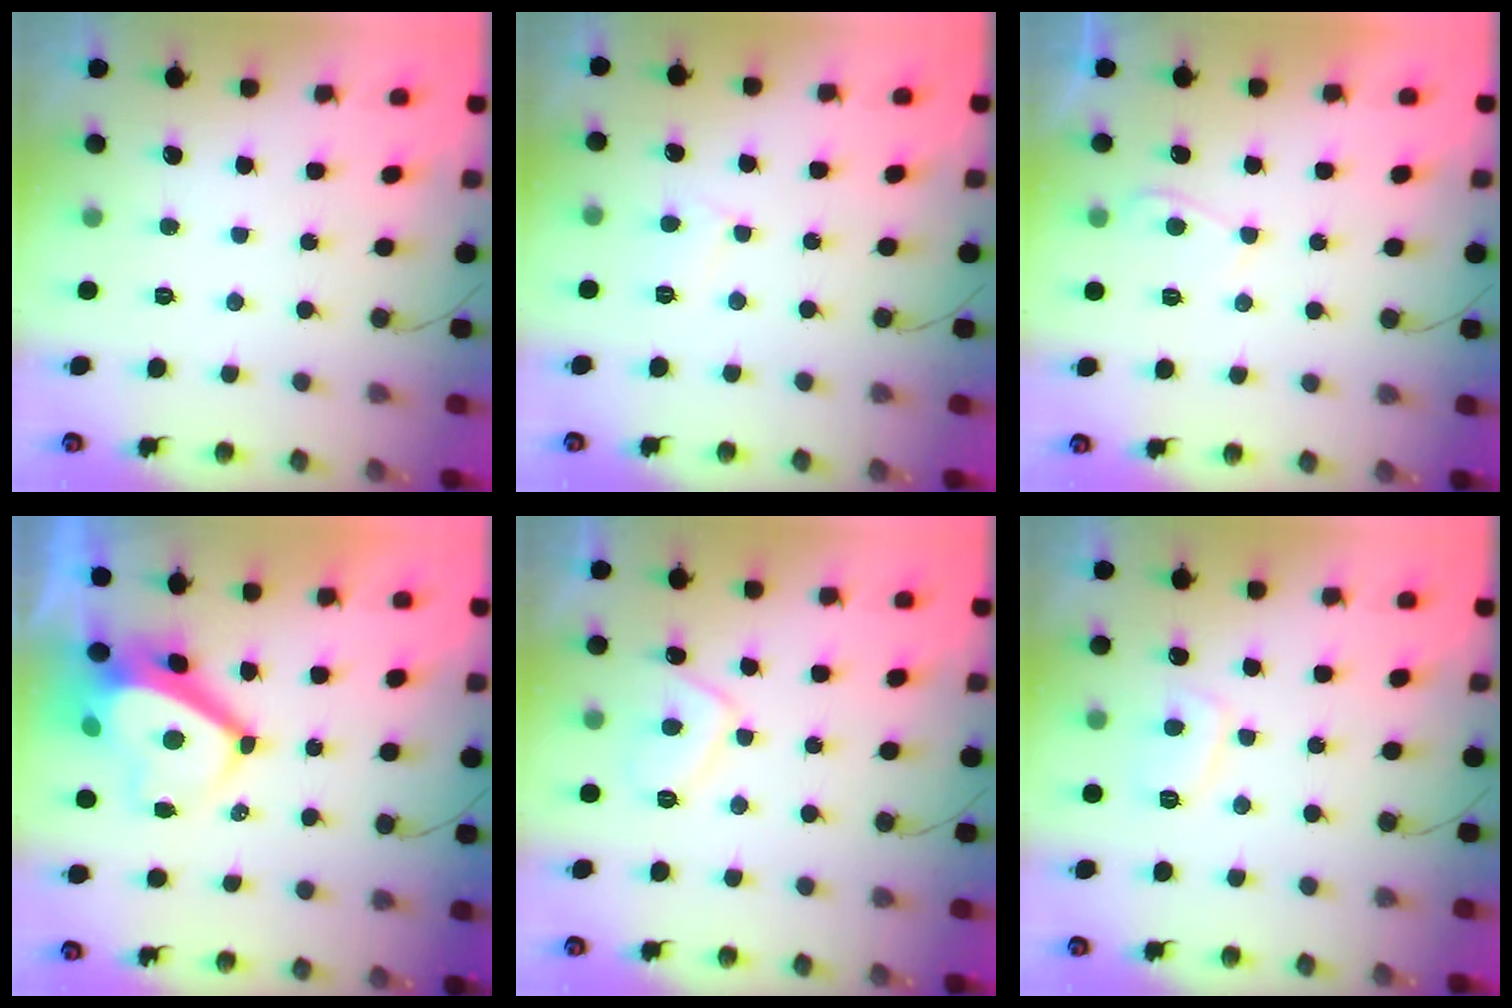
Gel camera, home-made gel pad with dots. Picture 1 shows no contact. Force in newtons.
{"total": 3.1, "press": 3.1, "slide": 0.2}
{"total": 3.1, "press": 3.1, "slide": 0.5}
{"total": 6.7, "press": 6.6, "slide": 0.9}
{"total": 5.4, "press": 5.2, "slide": 1.2}
{"total": 4.5, "press": 4.4, "slide": 0.9}